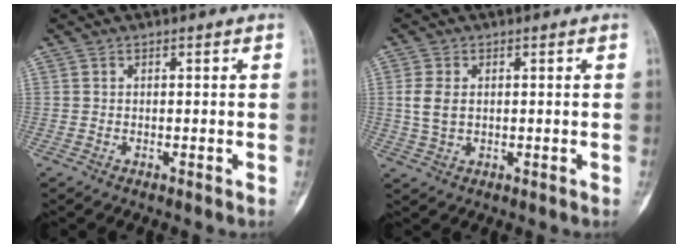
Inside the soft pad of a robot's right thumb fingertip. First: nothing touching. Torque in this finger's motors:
{"motor_torque": [0.36, 0.42, 0.29, -0.13, 0.09]}